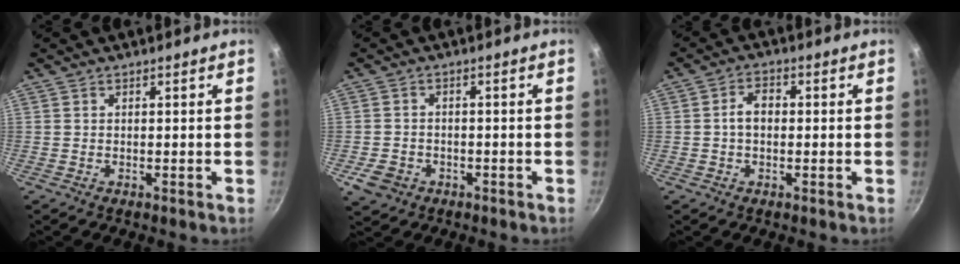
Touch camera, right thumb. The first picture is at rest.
{"total": 4.9, "force": [-2.1, 3.9, 2.1], "torque": [-0.041, 0.019, -0.030]}
{"total": 4.0, "force": [-0.1, 2.8, 2.9], "torque": [-0.042, 0.015, -0.008]}